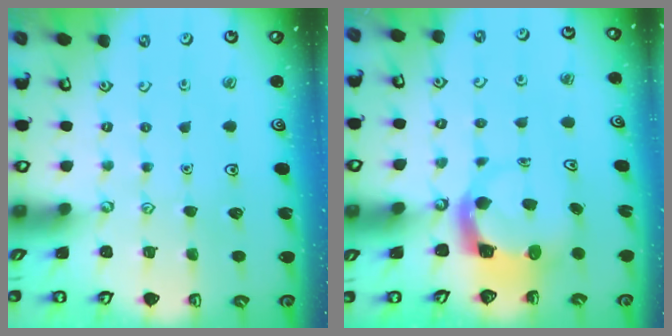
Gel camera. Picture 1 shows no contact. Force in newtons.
{"total": 3.8, "press": 3.8, "slide": 0.5}